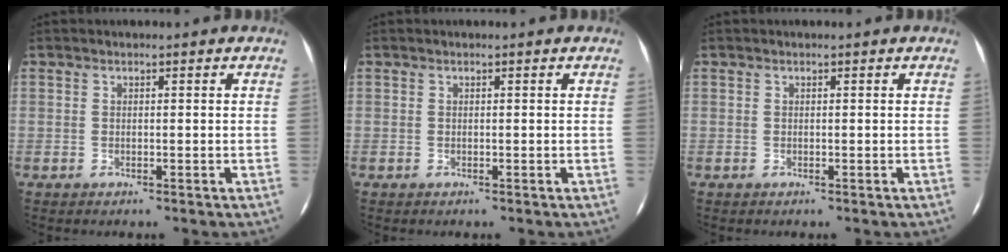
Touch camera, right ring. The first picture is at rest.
{"total": 0.0}
{"total": 0.0}